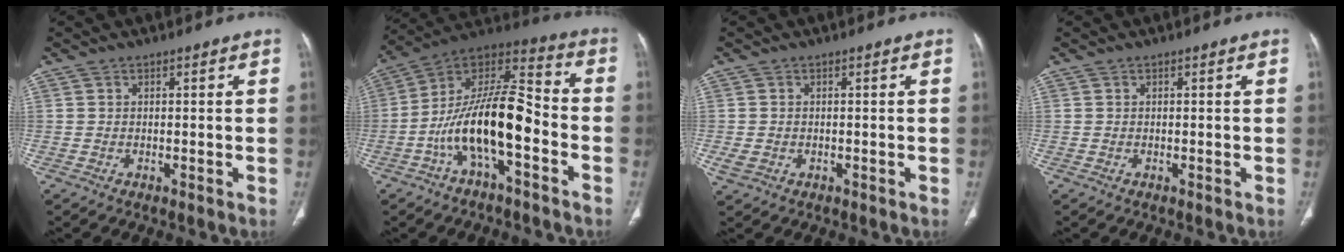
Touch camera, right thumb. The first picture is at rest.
{"total": 17.6, "force": [-5.6, 6.7, 15.3], "torque": [-0.268, 0.074, -0.100]}
{"total": 2.2, "force": [-0.4, 1.7, 1.2], "torque": [-0.034, 0.002, 0.000]}
{"total": 0.0}